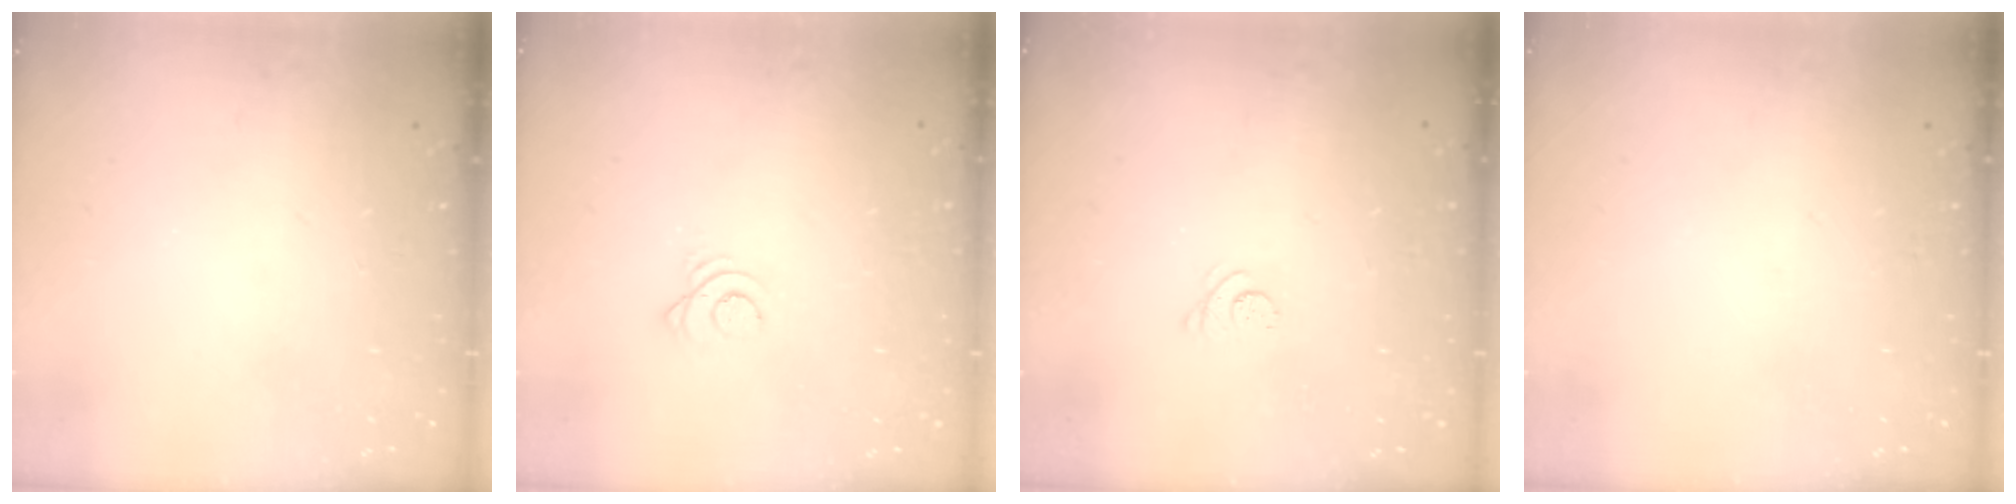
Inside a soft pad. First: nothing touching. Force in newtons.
{"total": 2.7, "press": 2.7, "slide": 0.3}
{"total": 2.6, "press": 2.6, "slide": 0.3}
{"total": 0.0}